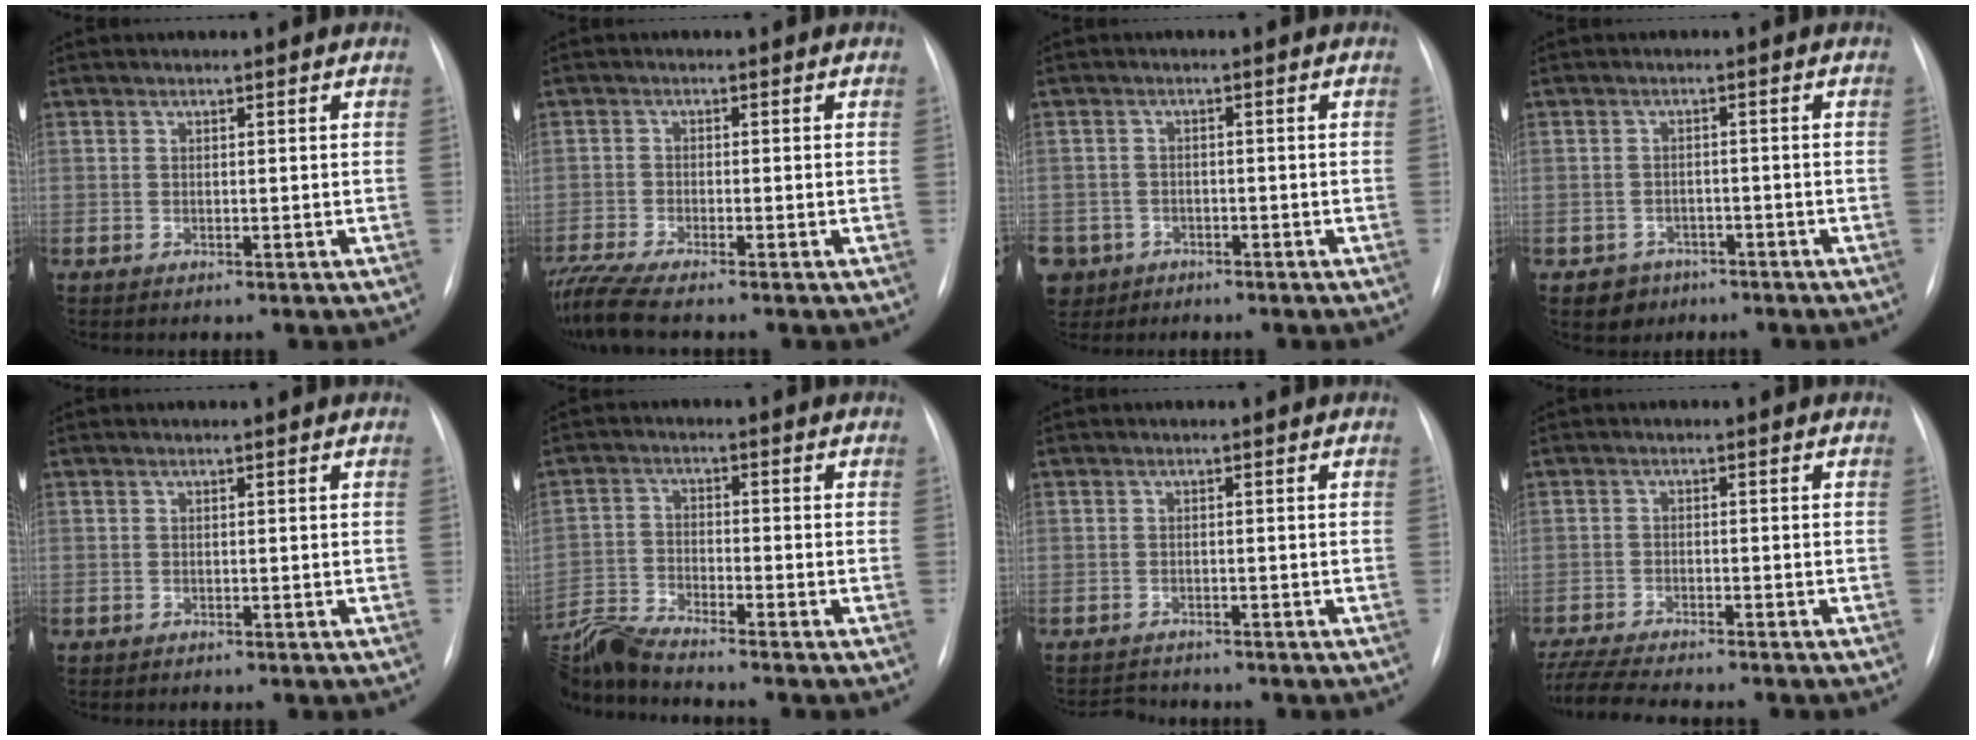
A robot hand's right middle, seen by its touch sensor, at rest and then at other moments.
{"total": 6.5, "force": [-5.7, -0.5, 3.1], "torque": [-0.064, -0.017, -0.105]}
{"total": 8.5, "force": [-4.5, 7.0, 1.7], "torque": [-0.061, 0.003, -0.074]}
{"total": 3.4, "force": [-2.1, 2.7, 0.0], "torque": [0.001, 0.011, -0.028]}
{"total": 0.0}
{"total": 8.4, "force": [-8.0, -1.3, 2.3], "torque": [-0.054, -0.012, -0.158]}
{"total": 2.0, "force": [-1.9, 0.5, -0.5], "torque": [0.006, -0.008, -0.030]}
{"total": 9.8, "force": [-8.8, 0.8, 4.3], "torque": [-0.074, -0.016, -0.141]}